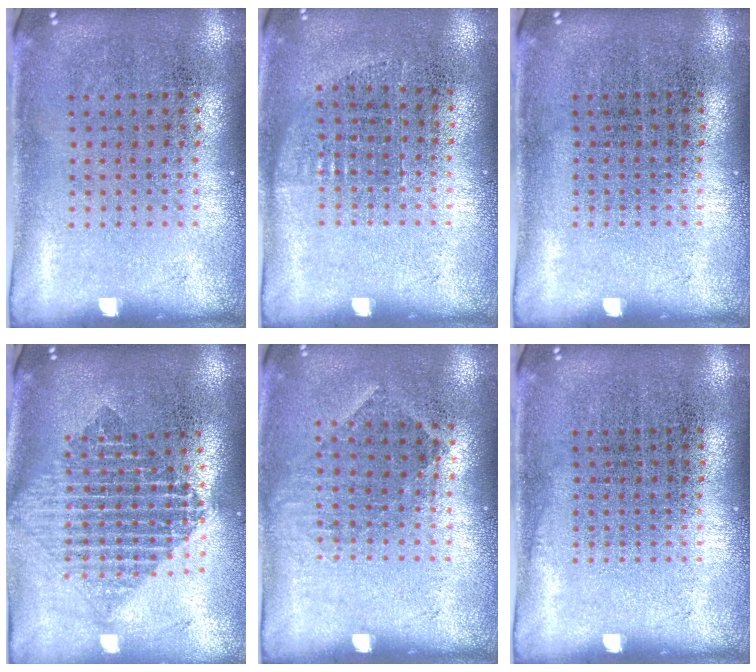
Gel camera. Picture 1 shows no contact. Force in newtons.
{"total": 0.7, "press": 0.6, "slide": 0.3}
{"total": 0.0}
{"total": 2.0, "press": 1.7, "slide": 1.2}
{"total": 0.9, "press": 0.7, "slide": 0.5}
{"total": 0.0}